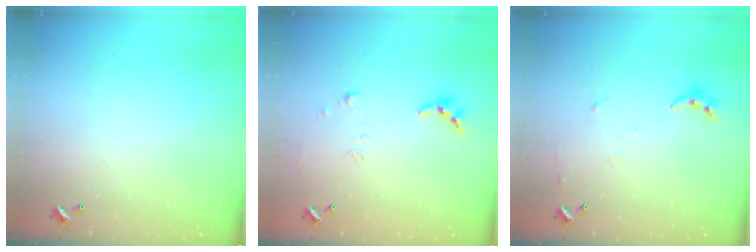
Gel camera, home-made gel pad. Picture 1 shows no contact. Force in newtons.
{"total": 6.2, "press": 6.2, "slide": 0.4}
{"total": 7.5, "press": 7.5, "slide": 0.6}